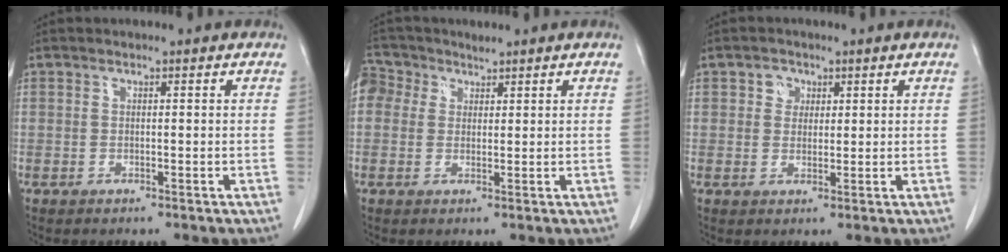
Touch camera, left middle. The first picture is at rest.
{"total": 3.9, "force": [2.2, 3.1, 0.6], "torque": [-0.018, 0.018, 0.043]}
{"total": 2.3, "force": [1.0, 2.0, 0.7], "torque": [-0.009, 0.003, 0.014]}